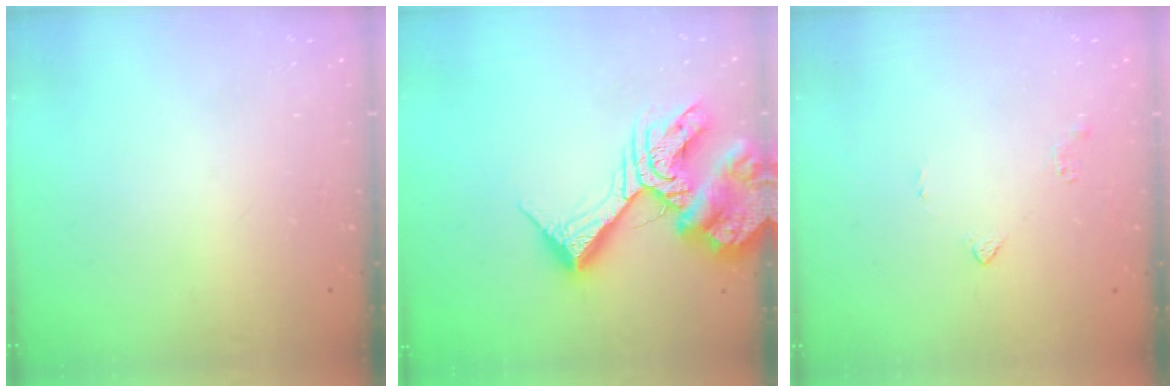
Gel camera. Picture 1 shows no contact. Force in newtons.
{"total": 18.5, "press": 18.4, "slide": 2.1}
{"total": 2.8, "press": 2.8, "slide": 0.6}